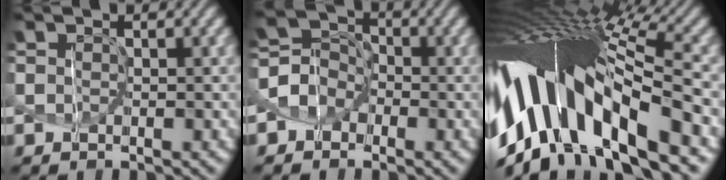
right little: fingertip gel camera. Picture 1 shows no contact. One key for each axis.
{"total": 2.5, "fx": -1.4, "fy": 2.0, "fz": 0.7, "tx": -0.034, "ty": 0.004, "tz": -0.026}
{"total": 15.0, "fx": -3.7, "fy": 4.9, "fz": 13.7, "tx": -0.272, "ty": 0.021, "tz": -0.055}